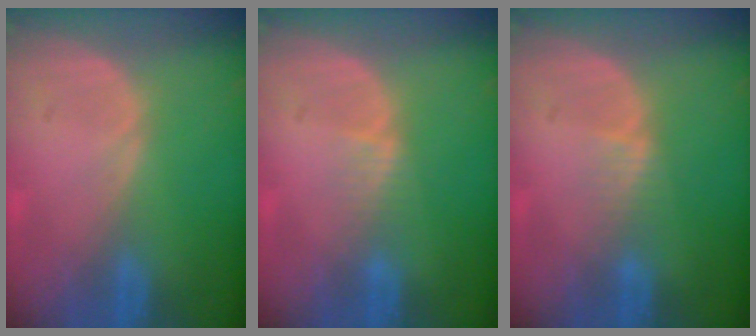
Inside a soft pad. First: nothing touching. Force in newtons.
{"total": 1.6, "press": 1.6, "slide": 0.3}
{"total": 1.6, "press": 1.6, "slide": 0.3}